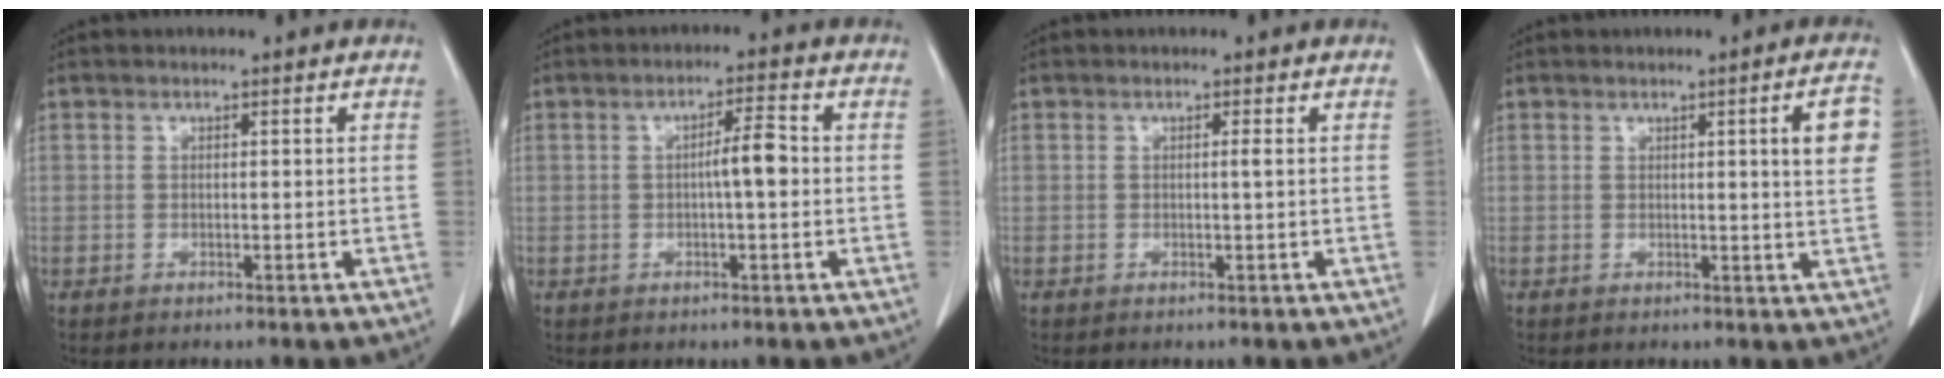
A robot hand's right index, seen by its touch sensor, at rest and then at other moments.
{"total": 4.2, "force": [-0.2, 0.5, 4.1], "torque": [-0.068, 0.008, -0.004]}
{"total": 0.7, "force": [0.0, -0.2, 0.6], "torque": [-0.008, -0.001, 0.000]}
{"total": 5.0, "force": [1.2, 0.0, 4.9], "torque": [-0.060, -0.004, 0.013]}